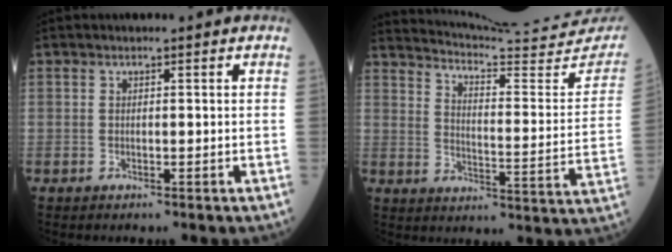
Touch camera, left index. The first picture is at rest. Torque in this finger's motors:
{"motor_torque": [0.63, -1.51, 0.09, 0.00]}